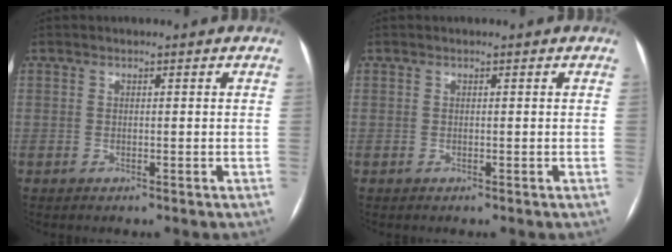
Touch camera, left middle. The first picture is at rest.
{"total": 0.0}